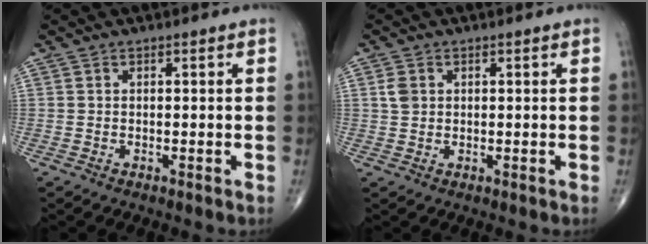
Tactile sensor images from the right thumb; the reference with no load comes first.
{"total": 2.4, "force": [0.6, 1.9, 1.4], "torque": [-0.023, 0.002, 0.014]}